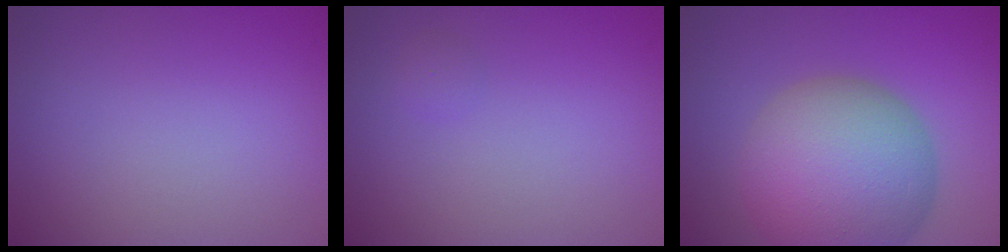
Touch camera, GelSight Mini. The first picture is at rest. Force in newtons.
{"total": 0.6, "press": 0.6, "slide": 0.0}
{"total": 12.3, "press": 12.3, "slide": 1.0}